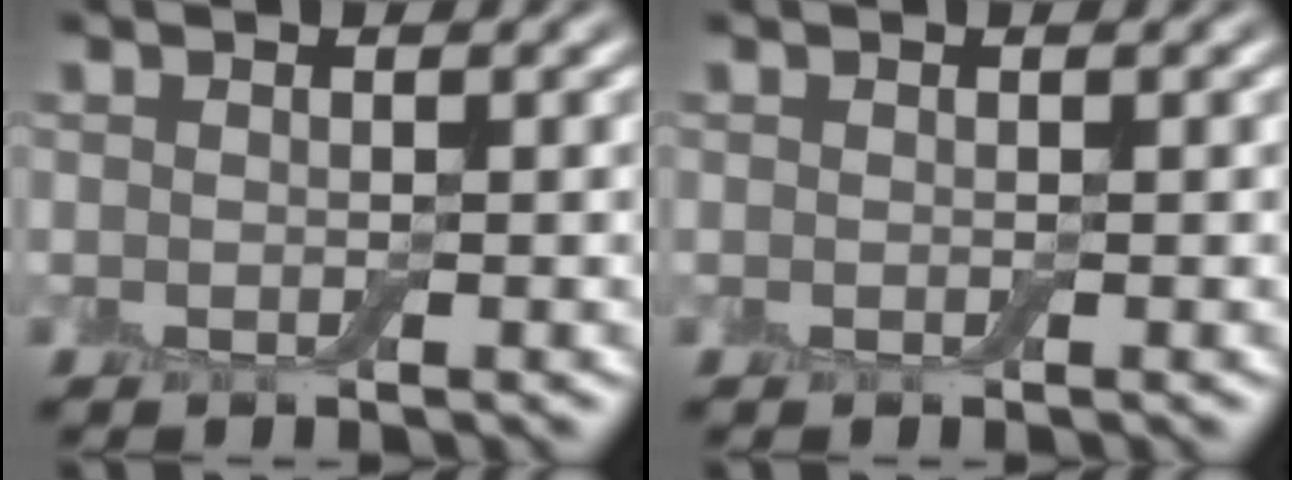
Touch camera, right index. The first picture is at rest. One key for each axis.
{"total": 0.0}